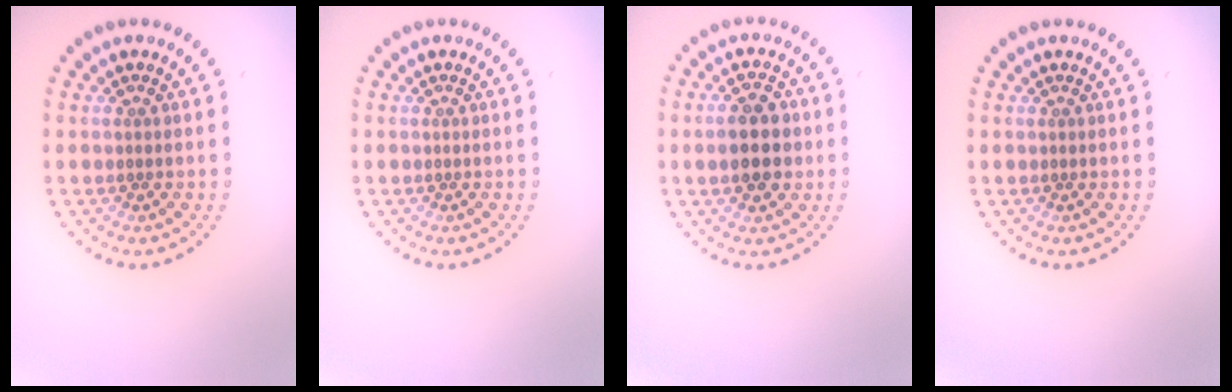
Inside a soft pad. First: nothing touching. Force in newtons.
{"total": 0.0}
{"total": 4.4, "press": 4.4, "slide": 0.2}
{"total": 0.0}